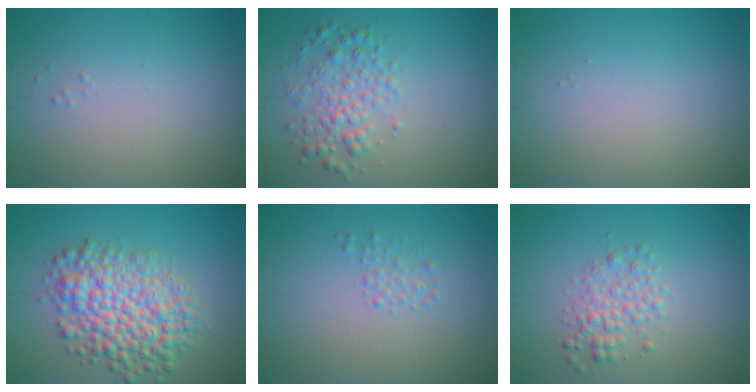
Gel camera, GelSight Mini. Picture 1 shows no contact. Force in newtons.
{"total": 3.0, "press": 3.0, "slide": 0.0}
{"total": 0.0}
{"total": 8.0, "press": 8.0, "slide": 0.2}
{"total": 1.0, "press": 1.0, "slide": 0.0}
{"total": 2.5, "press": 2.5, "slide": 0.1}